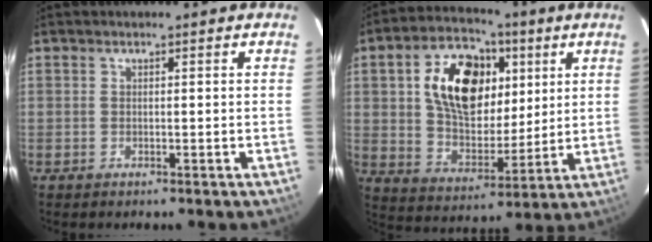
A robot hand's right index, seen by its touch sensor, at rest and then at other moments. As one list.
[{"total": 18.1, "force": [5.5, 11.2, 13.1], "torque": [-0.242, 0.025, 0.102]}]